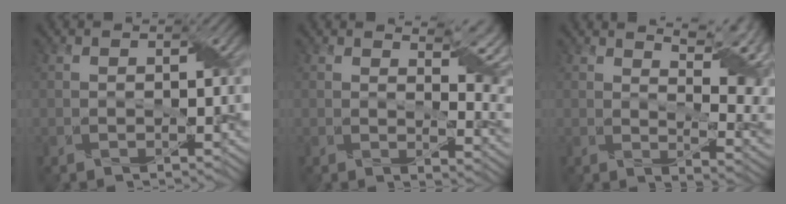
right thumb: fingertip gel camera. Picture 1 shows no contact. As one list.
[{"total": 6.8, "force": [4.0, 1.9, 5.1], "torque": [-0.076, 0.005, 0.072]}, {"total": 10.3, "force": [5.4, 3.1, 8.3], "torque": [-0.118, 0.018, 0.077]}]